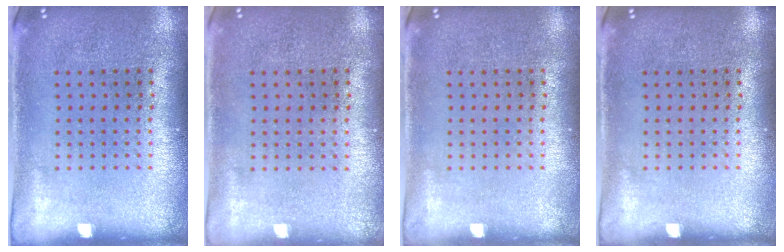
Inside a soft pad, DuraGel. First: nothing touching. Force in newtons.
{"total": 0.0}
{"total": 0.0}
{"total": 0.0}